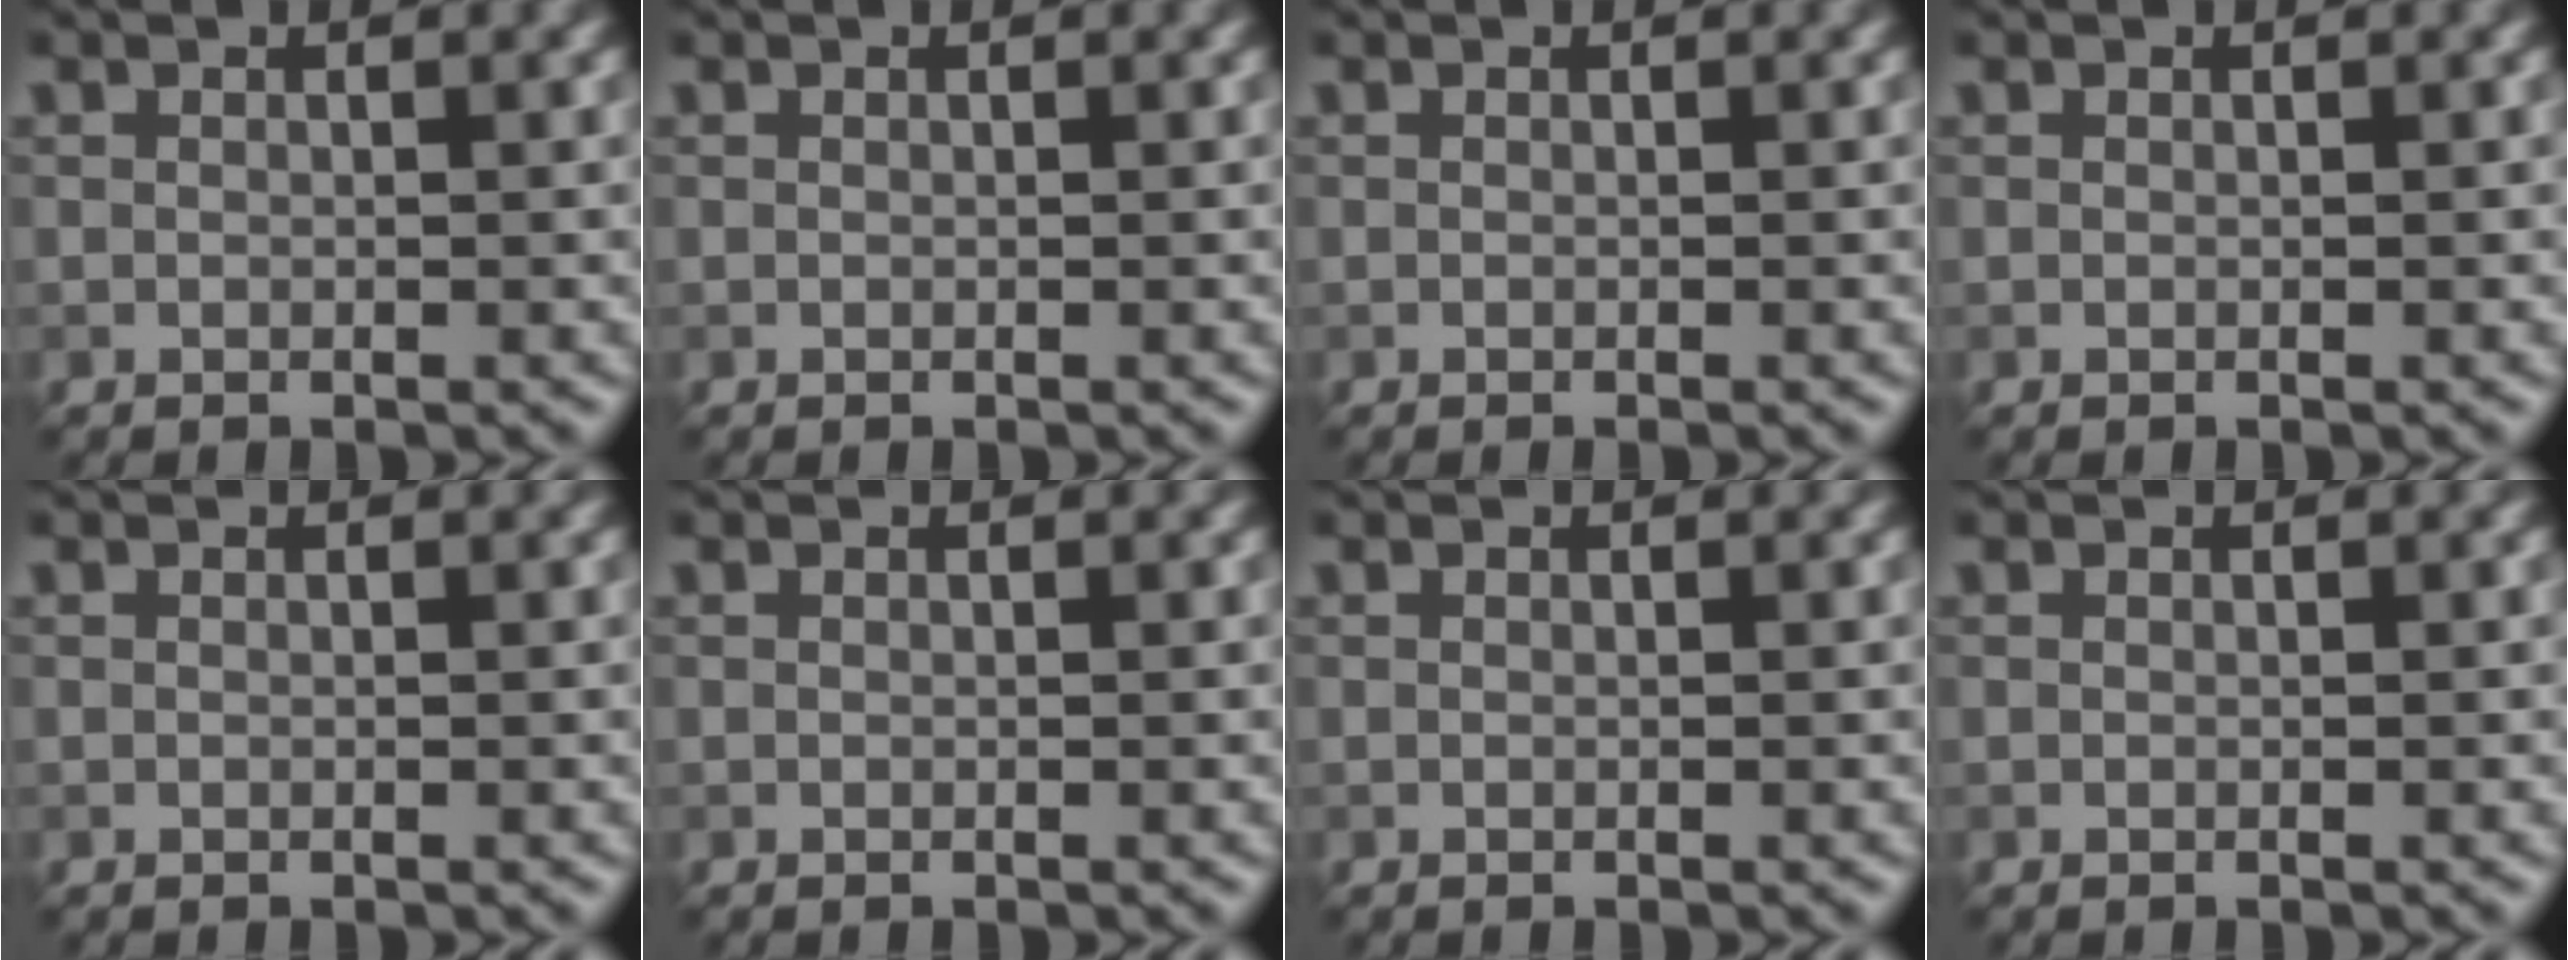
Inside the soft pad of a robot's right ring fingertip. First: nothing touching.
{"total": 0.0}
{"total": 0.0}
{"total": 0.0}
{"total": 0.0}
{"total": 0.0}
{"total": 0.0}
{"total": 0.0}